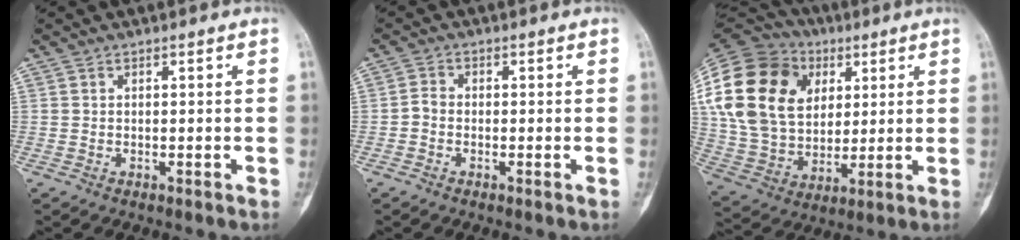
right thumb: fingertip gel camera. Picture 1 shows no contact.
{"total": 1.8, "force": [-0.7, 1.2, 1.2], "torque": [-0.021, 0.003, -0.023]}
{"total": 27.1, "force": [7.4, 19.6, 17.3], "torque": [-0.352, 0.030, 0.145]}